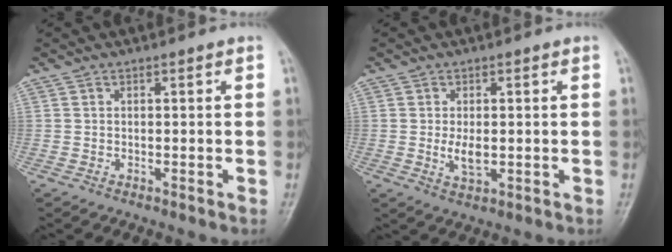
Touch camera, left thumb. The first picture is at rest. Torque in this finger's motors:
{"motor_torque": [0.13, 0.16, 0.48, 0.09, 0.02]}